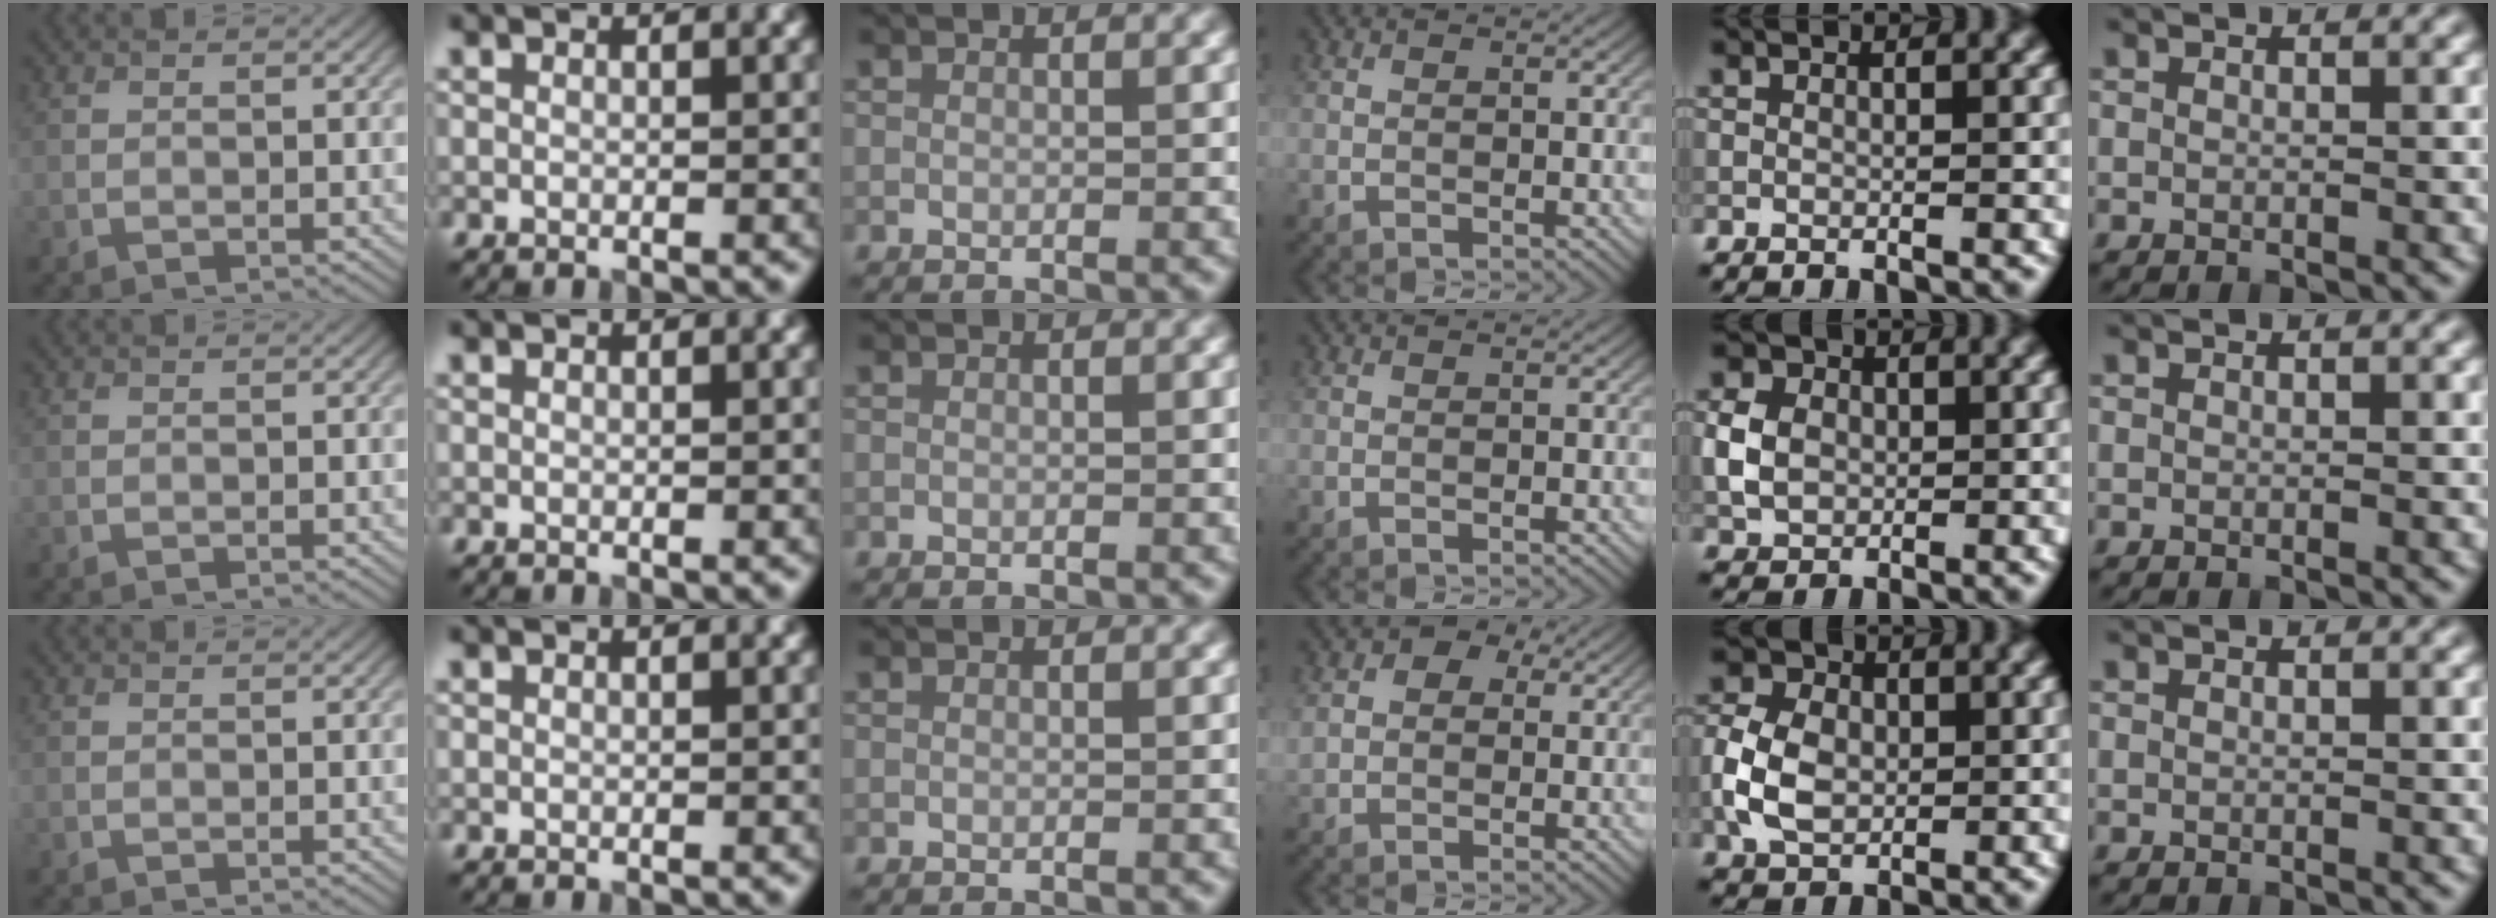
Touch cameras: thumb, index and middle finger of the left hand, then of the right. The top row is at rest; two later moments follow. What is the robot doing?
{"motion": "lift_and_place", "object": "coin"}